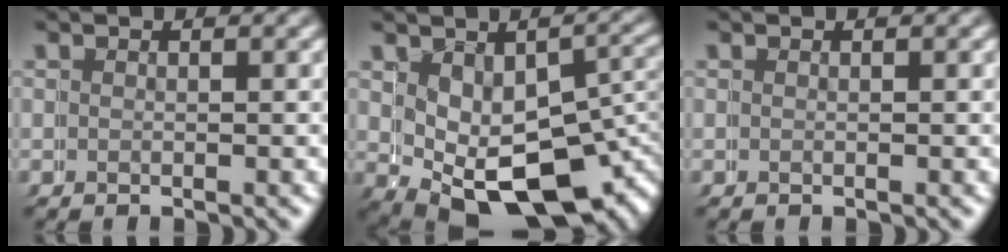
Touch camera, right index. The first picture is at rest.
{"total": 8.2, "force": [-2.7, 4.8, 6.1], "torque": [-0.090, -0.033, -0.027]}
{"total": 0.0}